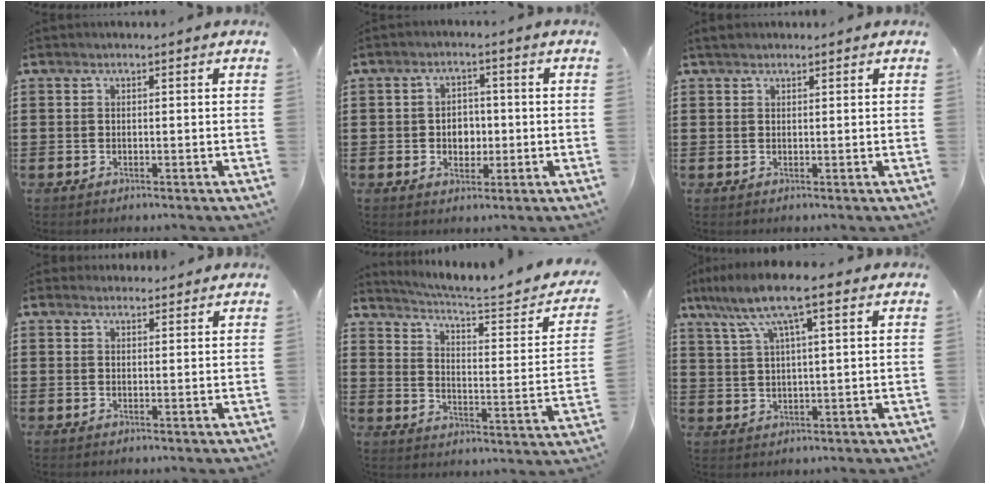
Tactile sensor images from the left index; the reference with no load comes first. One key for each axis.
{"total": 3.7, "fx": -0.5, "fy": 3.0, "fz": 2.2, "tx": -0.035, "ty": 0.002, "tz": -0.016}
{"total": 1.0, "fx": 0.9, "fy": 0.3, "fz": 0.3, "tx": -0.009, "ty": 0.004, "tz": 0.018}
{"total": 1.9, "fx": 1.8, "fy": 0.6, "fz": 0.1, "tx": -0.007, "ty": 0.003, "tz": 0.036}
{"total": 4.3, "fx": 3.6, "fy": 0.2, "fz": 2.3, "tx": -0.065, "ty": -0.029, "tz": 0.052}
{"total": 8.8, "fx": 5.4, "fy": 1.2, "fz": 6.8, "tx": -0.148, "ty": -0.005, "tz": 0.093}